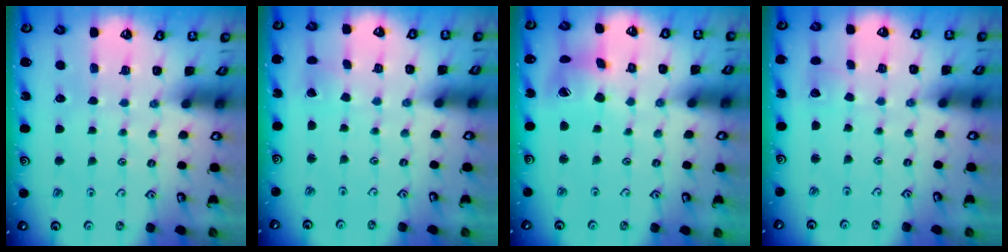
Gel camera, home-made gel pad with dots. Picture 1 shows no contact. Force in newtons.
{"total": 0.7, "press": 0.7, "slide": 0.1}
{"total": 11.4, "press": 11.3, "slide": 1.4}
{"total": 2.3, "press": 2.3, "slide": 0.1}